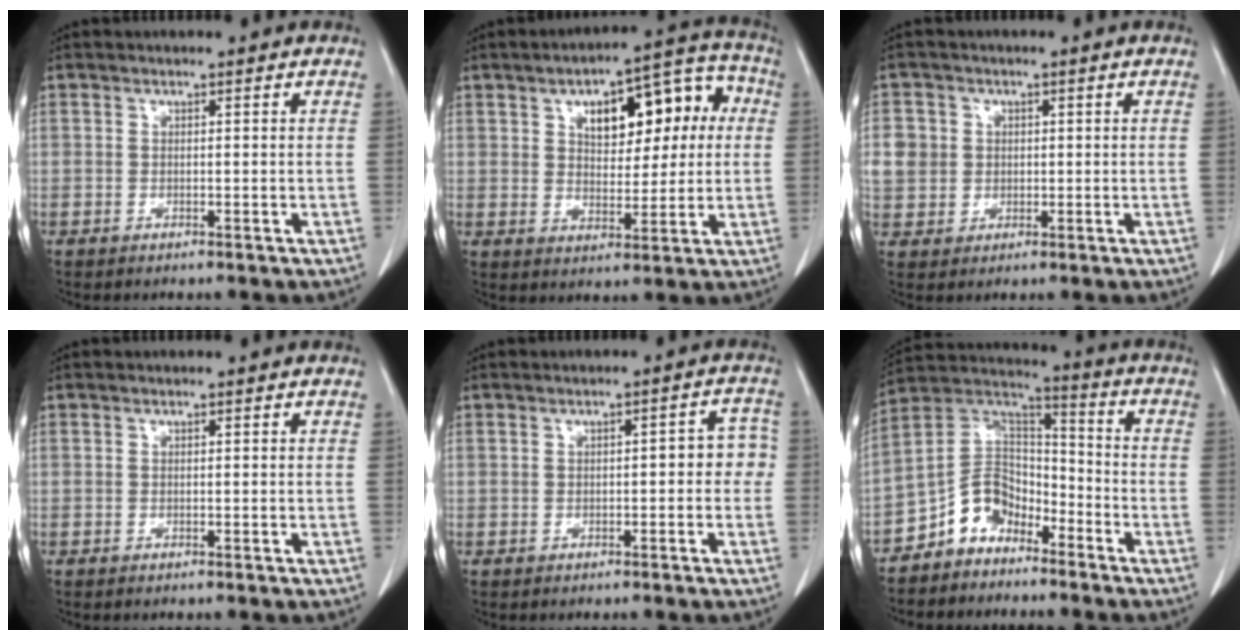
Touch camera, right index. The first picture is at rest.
{"total": 13.5, "force": [3.5, 6.4, 11.3], "torque": [-0.147, 0.044, 0.056]}
{"total": 6.4, "force": [1.0, 6.2, 1.6], "torque": [-0.040, 0.016, 0.028]}
{"total": 0.0}
{"total": 3.9, "force": [-0.2, 1.6, 3.5], "torque": [-0.036, 0.025, -0.003]}
{"total": 8.9, "force": [-6.0, 5.9, 3.1], "torque": [-0.063, 0.043, -0.118]}